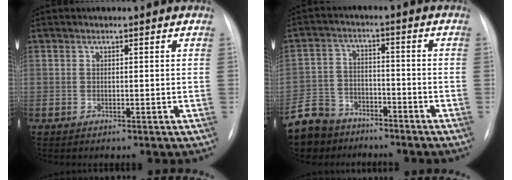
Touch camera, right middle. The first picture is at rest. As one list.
[{"total": 10.5, "force": [-8.4, 6.1, 1.7], "torque": [-0.057, 0.007, -0.149]}]